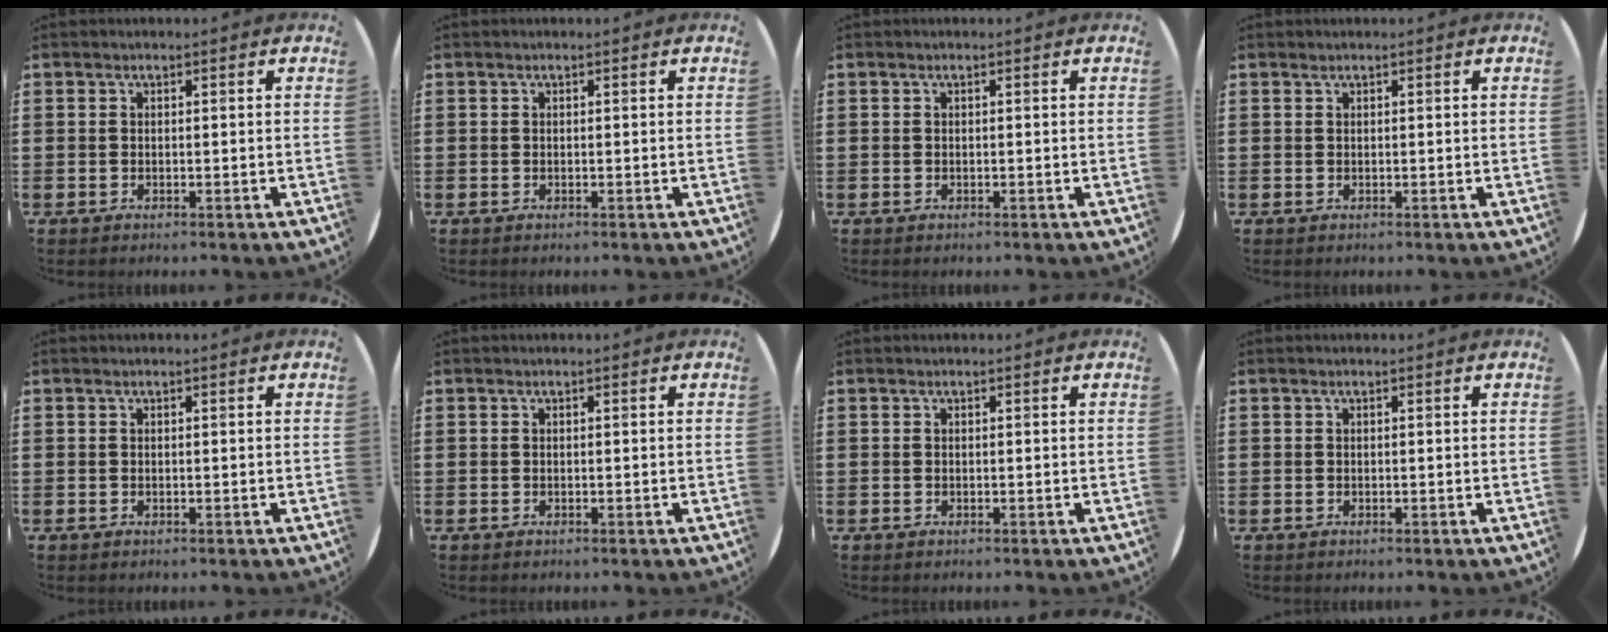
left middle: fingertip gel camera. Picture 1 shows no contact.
{"total": 0.0}
{"total": 0.0}
{"total": 0.0}
{"total": 0.0}
{"total": 0.0}
{"total": 0.0}
{"total": 0.0}